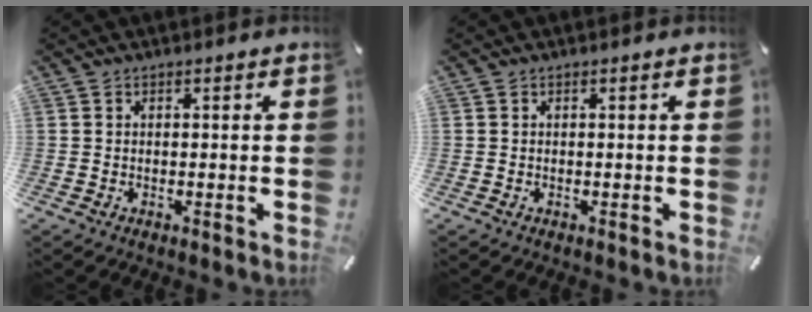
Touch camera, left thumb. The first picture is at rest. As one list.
[{"total": 0.0}]